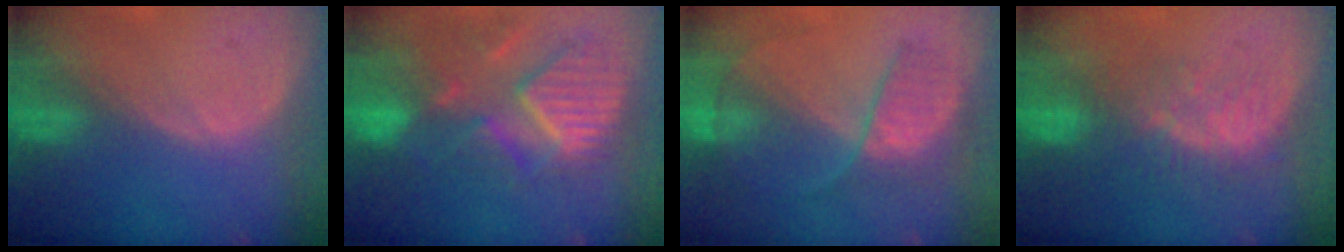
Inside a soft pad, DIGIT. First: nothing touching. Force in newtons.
{"total": 11.1, "press": 10.0, "slide": 4.9}
{"total": 6.2, "press": 6.1, "slide": 0.9}
{"total": 8.2, "press": 7.2, "slide": 3.9}